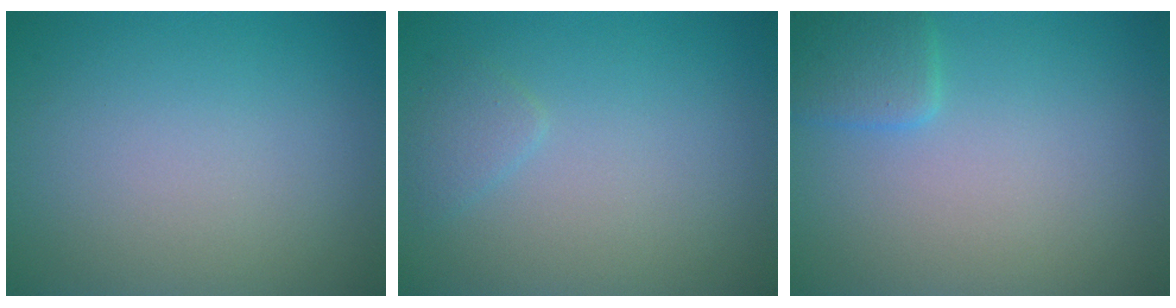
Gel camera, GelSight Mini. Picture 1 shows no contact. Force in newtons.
{"total": 1.2, "press": 1.2, "slide": 0.1}
{"total": 2.1, "press": 2.1, "slide": 0.1}